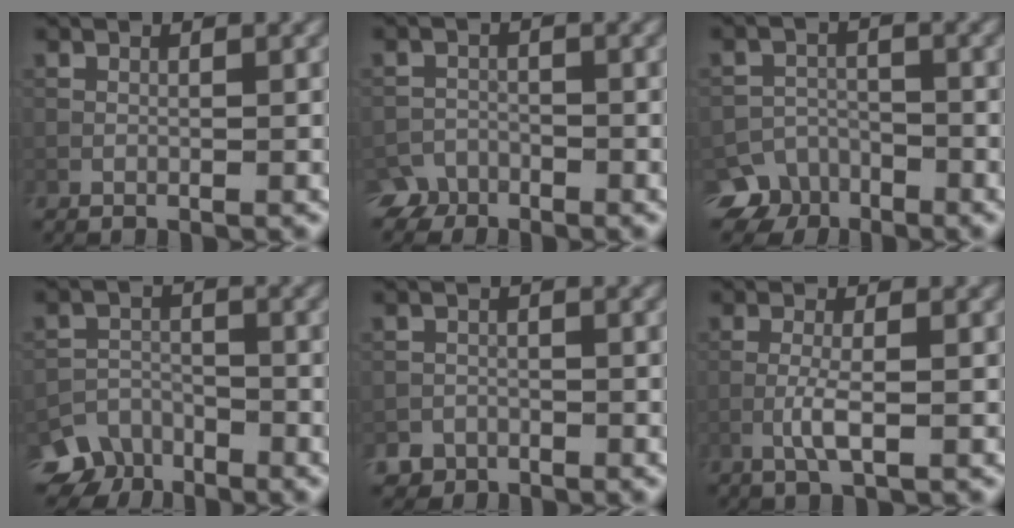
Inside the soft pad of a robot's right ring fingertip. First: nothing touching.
{"total": 3.4, "force": [-2.8, 1.8, 0.1], "torque": [0.009, -0.001, -0.046]}
{"total": 5.5, "force": [-4.2, 3.6, 0.4], "torque": [0.015, -0.004, -0.060]}
{"total": 4.9, "force": [-3.9, 2.9, 0.7], "torque": [-0.002, -0.010, -0.068]}
{"total": 2.7, "force": [-2.2, 1.7, 0.0], "torque": [0.013, 0.005, -0.033]}
{"total": 2.3, "force": [-0.8, 0.4, 2.1], "torque": [-0.045, 0.003, -0.022]}